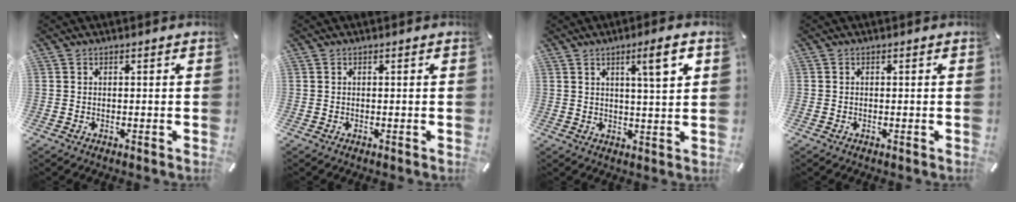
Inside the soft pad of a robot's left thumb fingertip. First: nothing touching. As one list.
[{"total": 0.0}, {"total": 7.5, "force": [3.4, 0.9, 6.6], "torque": [-0.103, -0.012, 0.048]}, {"total": 0.0}]